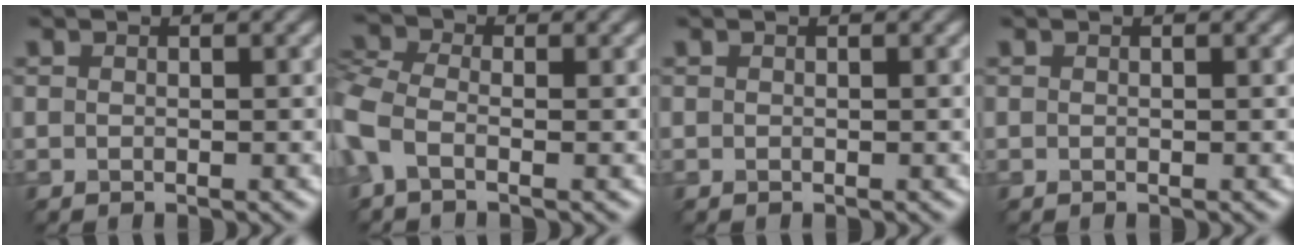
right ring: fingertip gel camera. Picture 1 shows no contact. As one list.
[{"total": 3.9, "force": [-1.1, 2.2, 3.0], "torque": [-0.082, 0.002, -0.044]}, {"total": 0.0}, {"total": 0.0}]